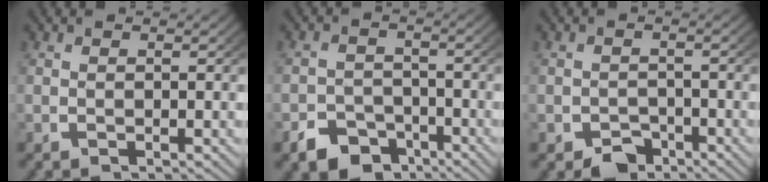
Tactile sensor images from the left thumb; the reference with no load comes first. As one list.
[{"total": 6.2, "force": [-4.3, 4.1, 1.8], "torque": [-0.017, -0.023, -0.074]}, {"total": 3.1, "force": [-2.3, 2.0, 0.9], "torque": [-0.005, -0.017, -0.037]}]